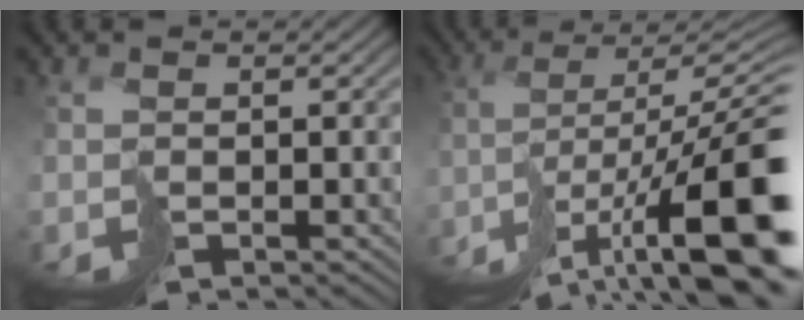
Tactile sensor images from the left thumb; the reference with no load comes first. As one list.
[{"total": 16.1, "force": [-7.5, 3.8, 13.8], "torque": [-0.223, -0.005, -0.123]}]